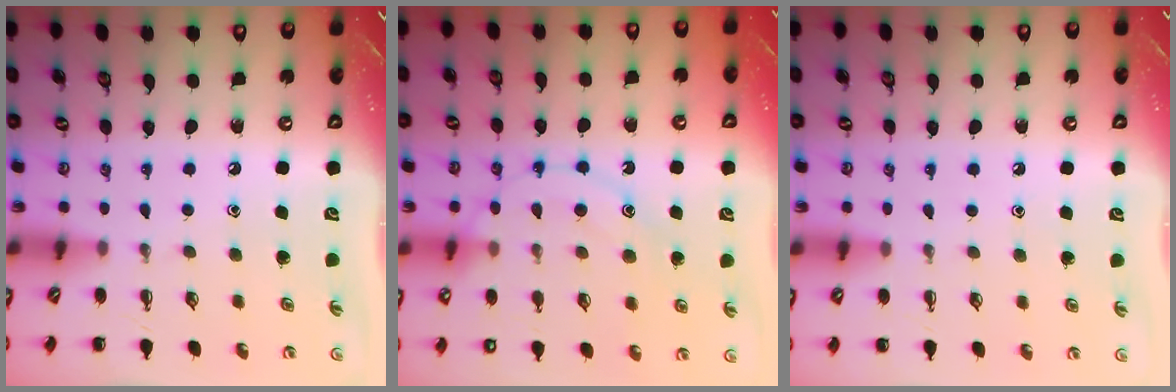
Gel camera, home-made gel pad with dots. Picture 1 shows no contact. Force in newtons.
{"total": 13.2, "press": 13.2, "slide": 0.7}
{"total": 6.9, "press": 6.6, "slide": 2.1}